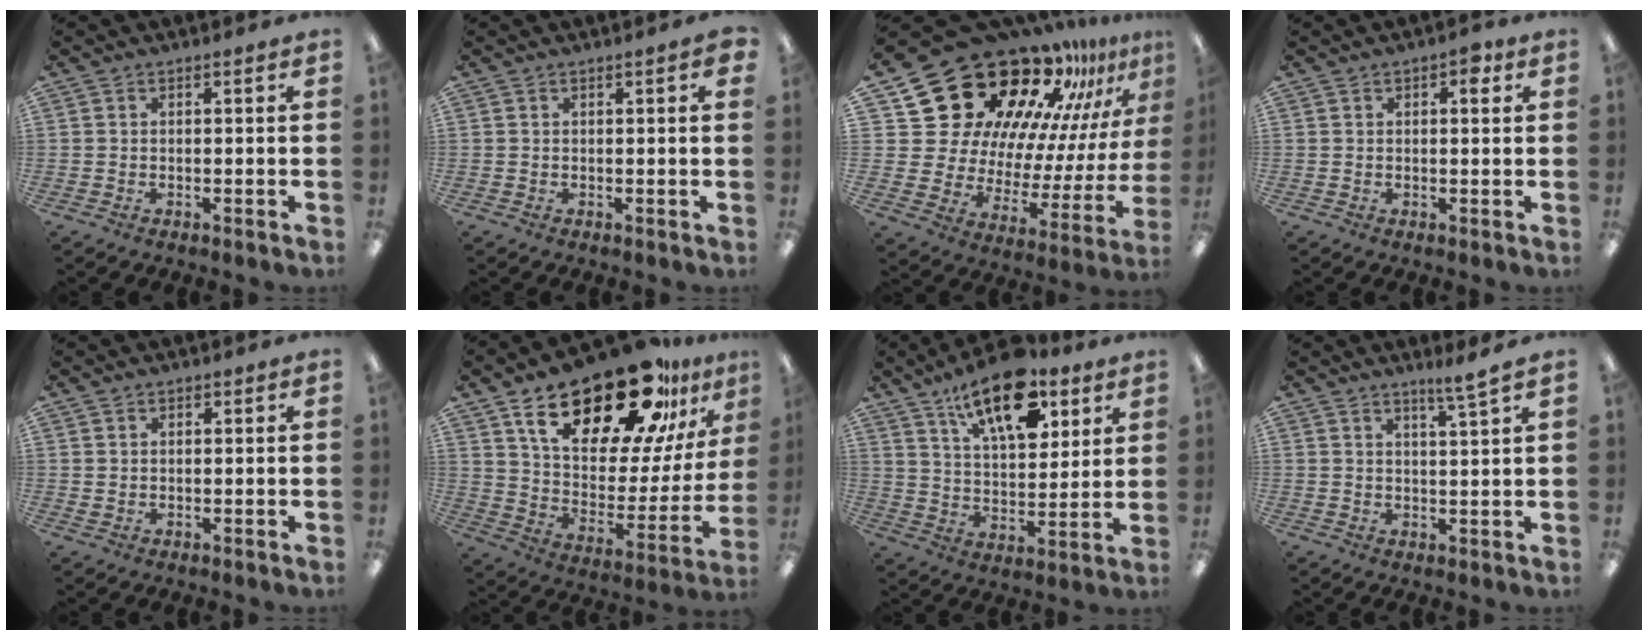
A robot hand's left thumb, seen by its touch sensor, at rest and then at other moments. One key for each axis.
{"total": 1.2, "fx": 0.5, "fy": 0.1, "fz": 1.0, "tx": -0.014, "ty": -0.003, "tz": 0.007}
{"total": 26.0, "fx": 19.3, "fy": 14.4, "fz": 10.0, "tx": -0.139, "ty": -0.155, "tz": 0.363}
{"total": 3.1, "fx": 1.4, "fy": 1.6, "fz": 2.2, "tx": -0.022, "ty": -0.003, "tz": 0.018}
{"total": 1.1, "fx": 0.7, "fy": 0.9, "fz": 0.1, "tx": 0.005, "ty": -0.001, "tz": 0.010}
{"total": 27.2, "fx": 18.9, "fy": 10.2, "fz": 16.6, "tx": -0.258, "ty": -0.119, "tz": 0.316}
{"total": 17.4, "fx": 11.1, "fy": 8.2, "fz": 10.7, "tx": -0.158, "ty": -0.054, "tz": 0.186}
{"total": 3.6, "fx": 3.0, "fy": -0.4, "fz": 1.9, "tx": -0.037, "ty": -0.014, "tz": 0.051}